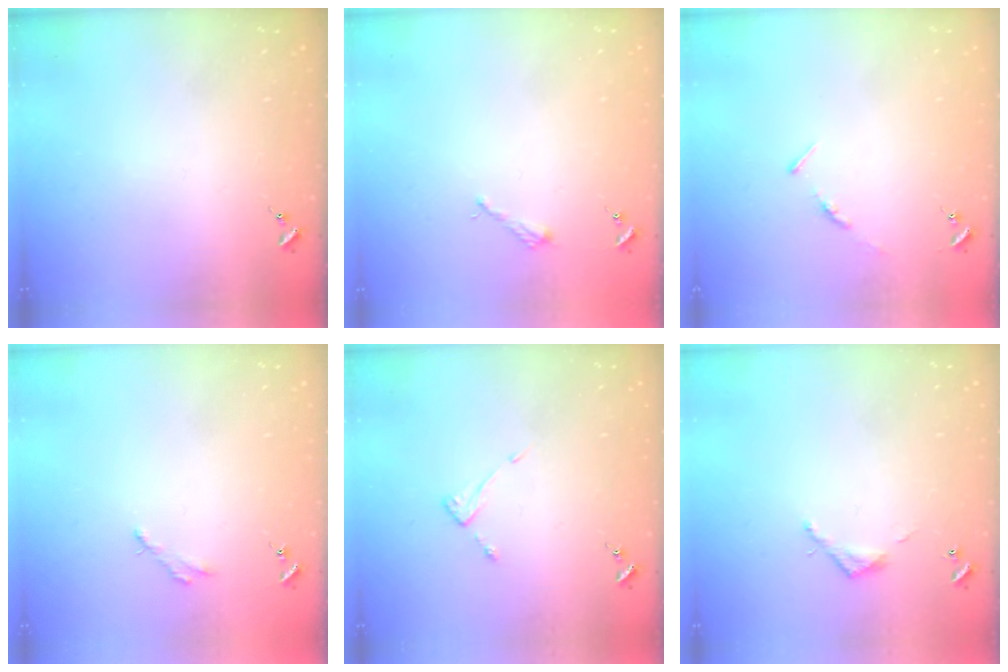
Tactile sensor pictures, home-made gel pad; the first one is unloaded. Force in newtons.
{"total": 2.2, "press": 2.2, "slide": 0.3}
{"total": 3.4, "press": 3.4, "slide": 0.3}
{"total": 2.5, "press": 2.5, "slide": 0.2}
{"total": 2.6, "press": 2.6, "slide": 0.3}
{"total": 3.2, "press": 3.2, "slide": 0.2}